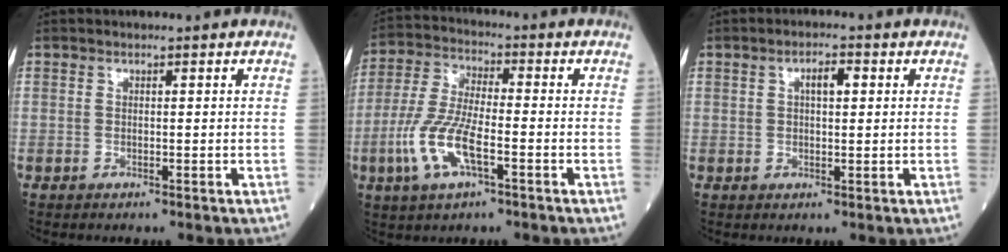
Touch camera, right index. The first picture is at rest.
{"total": 10.1, "force": [-3.5, 2.7, 9.0], "torque": [-0.201, -0.004, -0.068]}
{"total": 3.1, "force": [0.9, 1.0, 2.7], "torque": [-0.049, 0.004, 0.015]}